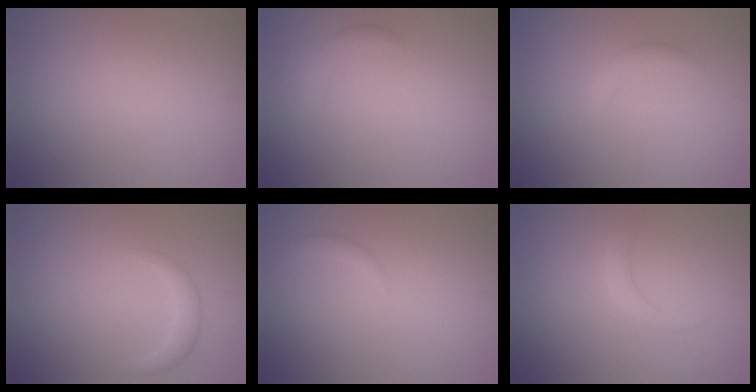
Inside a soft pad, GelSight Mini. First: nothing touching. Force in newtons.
{"total": 1.4, "press": 1.4, "slide": 0.0}
{"total": 1.2, "press": 1.2, "slide": 0.0}
{"total": 1.5, "press": 1.5, "slide": 0.0}
{"total": 1.0, "press": 1.0, "slide": 0.0}
{"total": 1.2, "press": 1.2, "slide": 0.1}